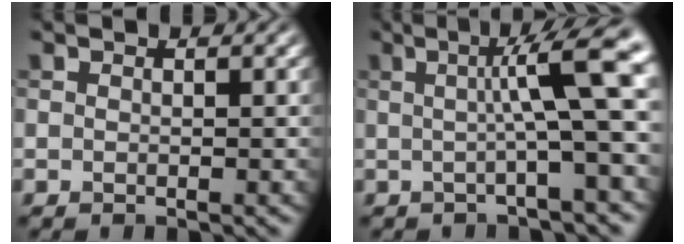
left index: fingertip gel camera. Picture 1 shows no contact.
{"total": 8.1, "force": [1.1, 1.2, 8.0], "torque": [-0.103, 0.014, 0.011]}